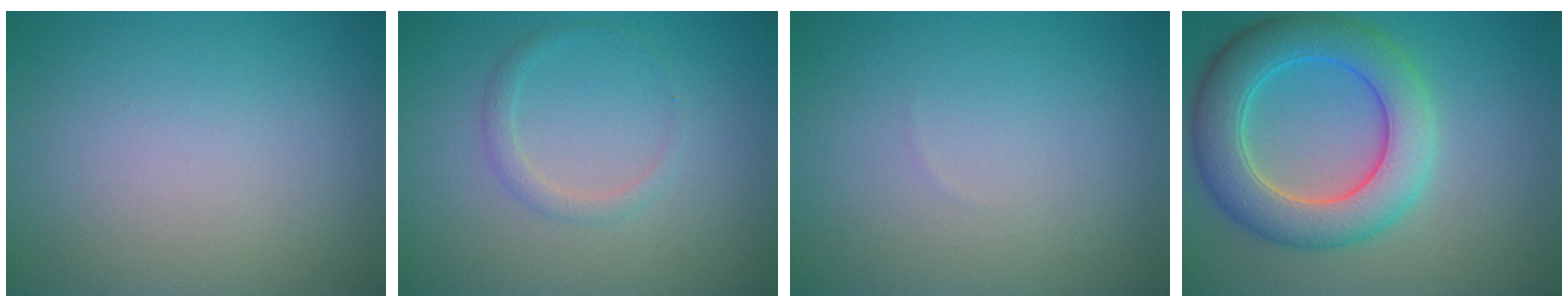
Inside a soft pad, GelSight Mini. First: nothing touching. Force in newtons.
{"total": 1.3, "press": 1.3, "slide": 0.1}
{"total": 0.0}
{"total": 7.4, "press": 7.4, "slide": 0.4}